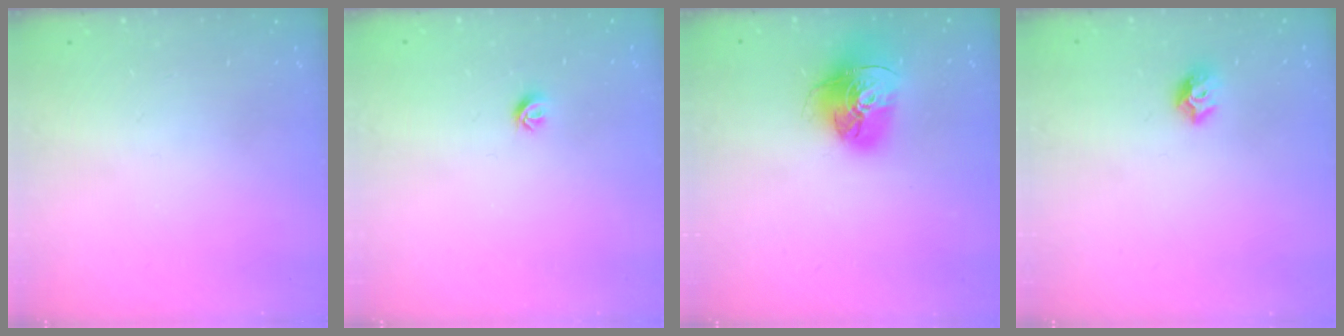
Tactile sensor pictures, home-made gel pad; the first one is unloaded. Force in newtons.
{"total": 4.9, "press": 4.8, "slide": 0.9}
{"total": 15.3, "press": 15.3, "slide": 1.5}
{"total": 8.2, "press": 8.1, "slide": 1.0}